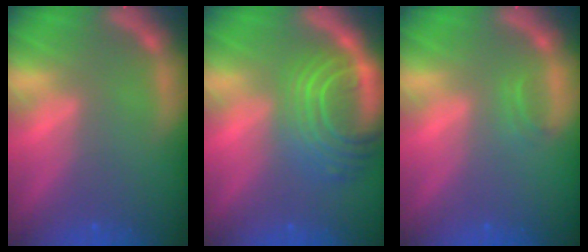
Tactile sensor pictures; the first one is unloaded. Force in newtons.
{"total": 9.5}
{"total": 0.9}